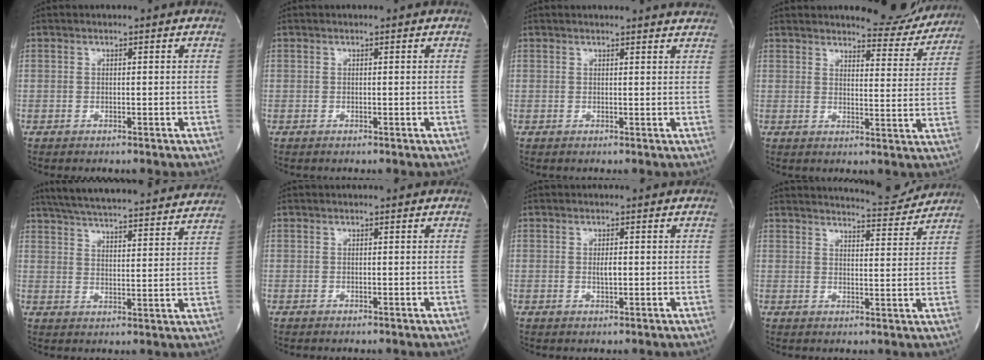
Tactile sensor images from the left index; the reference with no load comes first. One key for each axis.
{"total": 0.0}
{"total": 9.1, "fx": 8.9, "fy": 0.8, "fz": 1.7, "tx": -0.008, "ty": -0.006, "tz": 0.077}
{"total": 9.5, "fx": 9.2, "fy": 2.0, "fz": 1.5, "tx": -0.004, "ty": -0.034, "tz": 0.105}
{"total": 28.3, "fx": 25.9, "fy": 3.7, "fz": 10.9, "tx": -0.188, "ty": -0.021, "tz": 0.334}
{"total": 0.0}
{"total": 1.5, "fx": -0.2, "fy": 0.4, "fz": 1.4, "tx": -0.028, "ty": -0.005, "tz": -0.001}
{"total": 8.3, "fx": 8.2, "fy": 0.4, "fz": 0.9, "tx": -0.015, "ty": -0.017, "tz": 0.103}